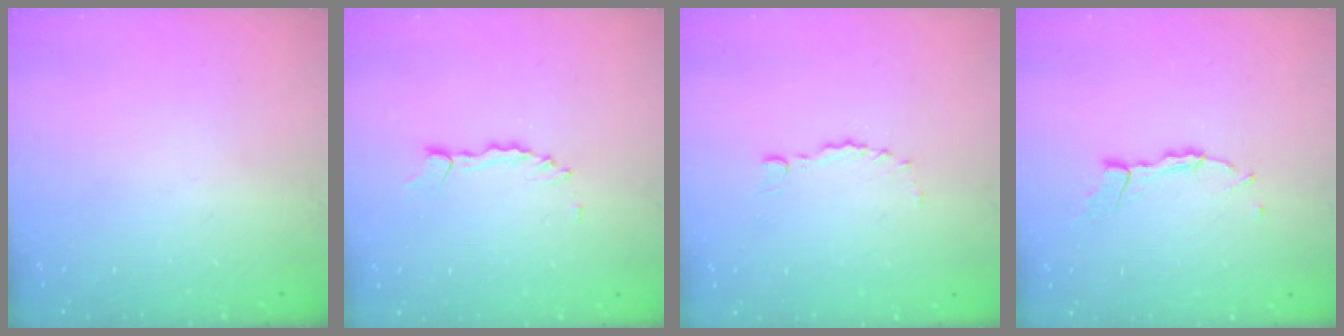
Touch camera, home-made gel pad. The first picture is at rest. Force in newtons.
{"total": 0.9, "press": 0.9, "slide": 0.1}
{"total": 0.0}
{"total": 6.7, "press": 6.7, "slide": 0.4}